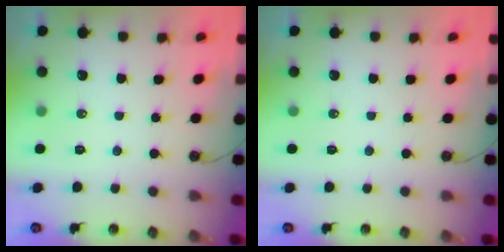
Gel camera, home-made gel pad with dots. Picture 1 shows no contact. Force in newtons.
{"total": 0.0}